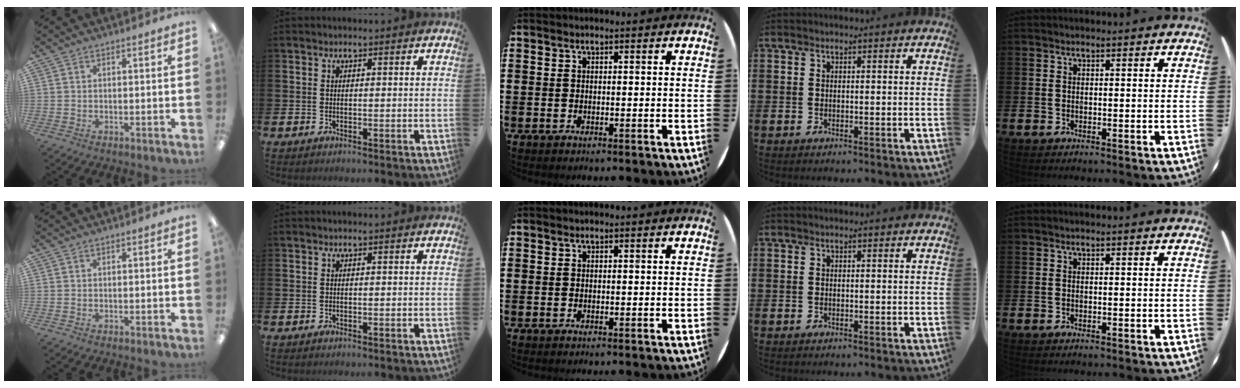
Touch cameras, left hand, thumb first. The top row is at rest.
{}